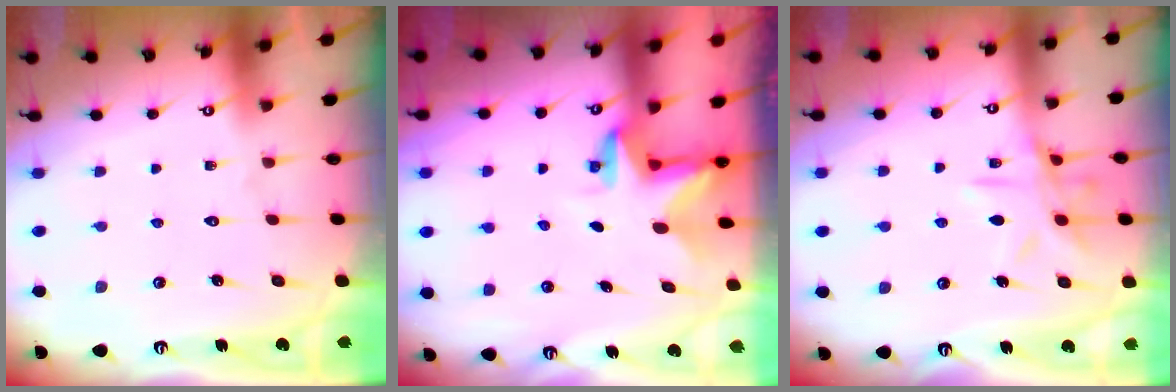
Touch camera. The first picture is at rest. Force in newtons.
{"total": 2.8, "press": 2.8, "slide": 0.1}
{"total": 11.1, "press": 11.1, "slide": 0.8}